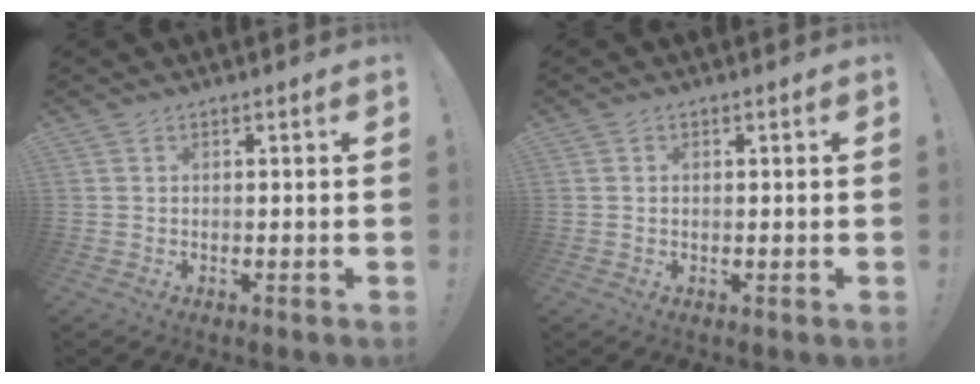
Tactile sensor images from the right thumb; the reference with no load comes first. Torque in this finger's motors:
{"motor_torque": [-0.03, -0.27, -0.06, 0.16, 0.06]}